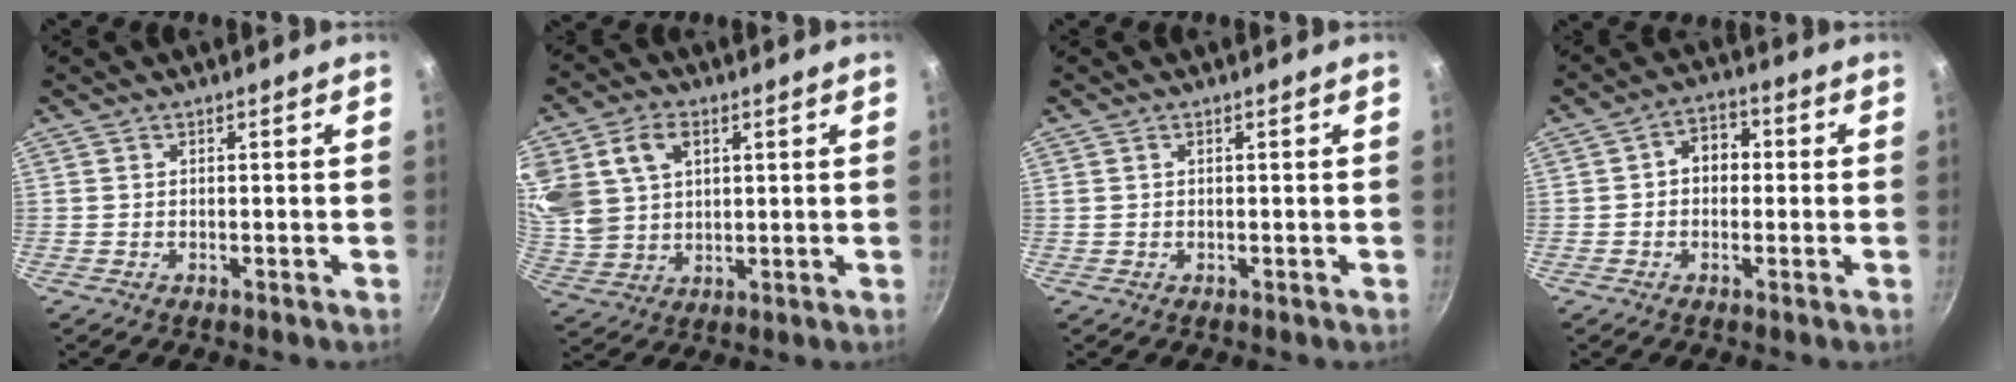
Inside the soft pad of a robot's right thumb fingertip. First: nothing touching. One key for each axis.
{"total": 15.2, "fx": 5.4, "fy": 11.1, "fz": 8.9, "tx": -0.176, "ty": -0.001, "tz": 0.114}
{"total": 0.7, "fx": 0.3, "fy": 0.5, "fz": 0.4, "tx": -0.007, "ty": 0.002, "tz": 0.005}
{"total": 5.8, "fx": 0.2, "fy": 4.5, "fz": 3.6, "tx": -0.018, "ty": 0.017, "tz": -0.007}